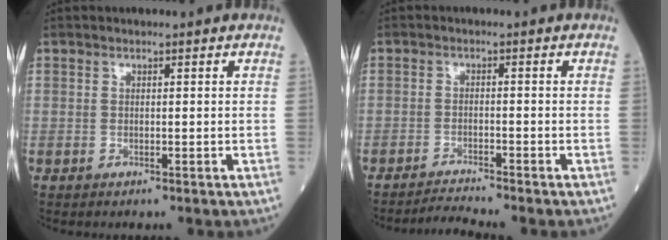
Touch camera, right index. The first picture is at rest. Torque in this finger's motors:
{"motor_torque": [0.27, -0.34, 0.13, 0.03]}